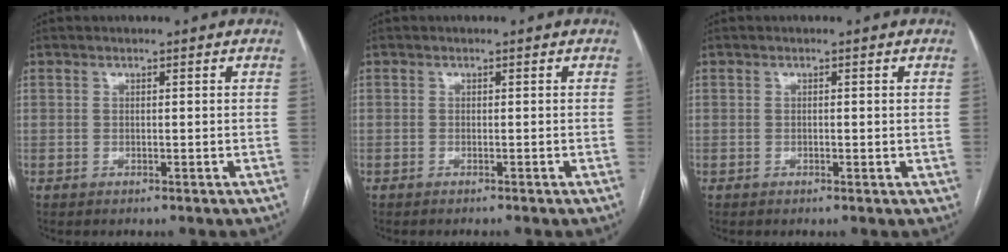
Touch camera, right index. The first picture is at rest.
{"total": 0.8, "force": [-0.7, -0.4, 0.0], "torque": [0.001, 0.001, -0.014]}
{"total": 1.0, "force": [0.0, 0.5, 0.8], "torque": [-0.013, 0.000, -0.001]}